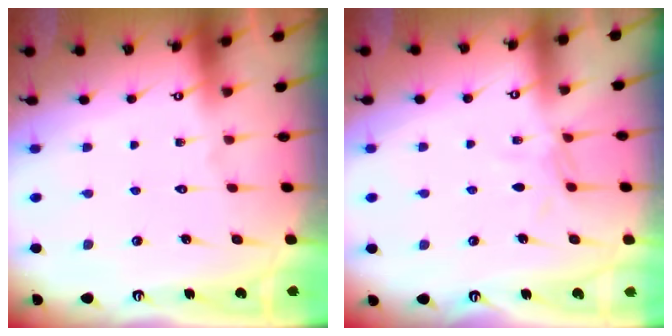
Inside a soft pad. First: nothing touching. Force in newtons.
{"total": 5.0, "press": 5.0, "slide": 0.5}